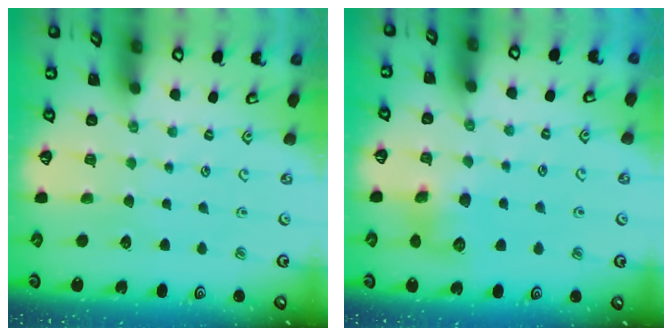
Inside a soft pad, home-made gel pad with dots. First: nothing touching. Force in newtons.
{"total": 8.9, "press": 8.9, "slide": 0.4}